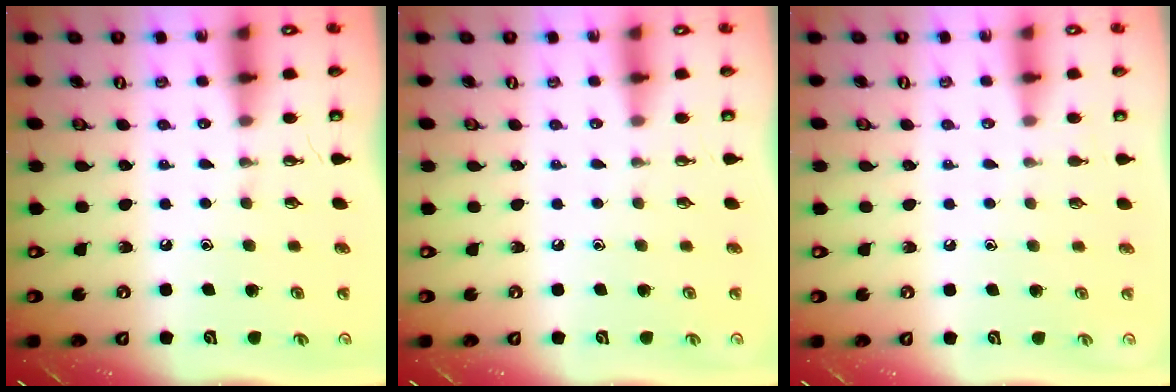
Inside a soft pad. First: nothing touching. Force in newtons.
{"total": 0.0}
{"total": 2.8, "press": 2.8, "slide": 0.2}